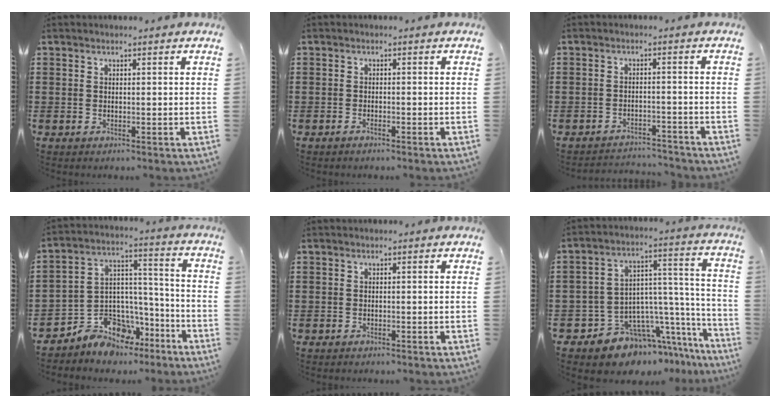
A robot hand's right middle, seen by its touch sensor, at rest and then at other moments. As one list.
[{"total": 0.8, "force": [-0.6, 0.0, 0.4], "torque": [-0.012, -0.005, -0.011]}, {"total": 2.9, "force": [-2.9, 0.3, -0.2], "torque": [-0.004, 0.002, -0.064]}, {"total": 8.0, "force": [-6.8, 4.2, 0.1], "torque": [-0.013, 0.015, -0.130]}, {"total": 0.6, "force": [-0.6, 0.1, 0.0], "torque": [-0.001, 0.000, -0.013]}, {"total": 9.3, "force": [-7.1, 5.5, 2.4], "torque": [-0.057, 0.004, -0.128]}]